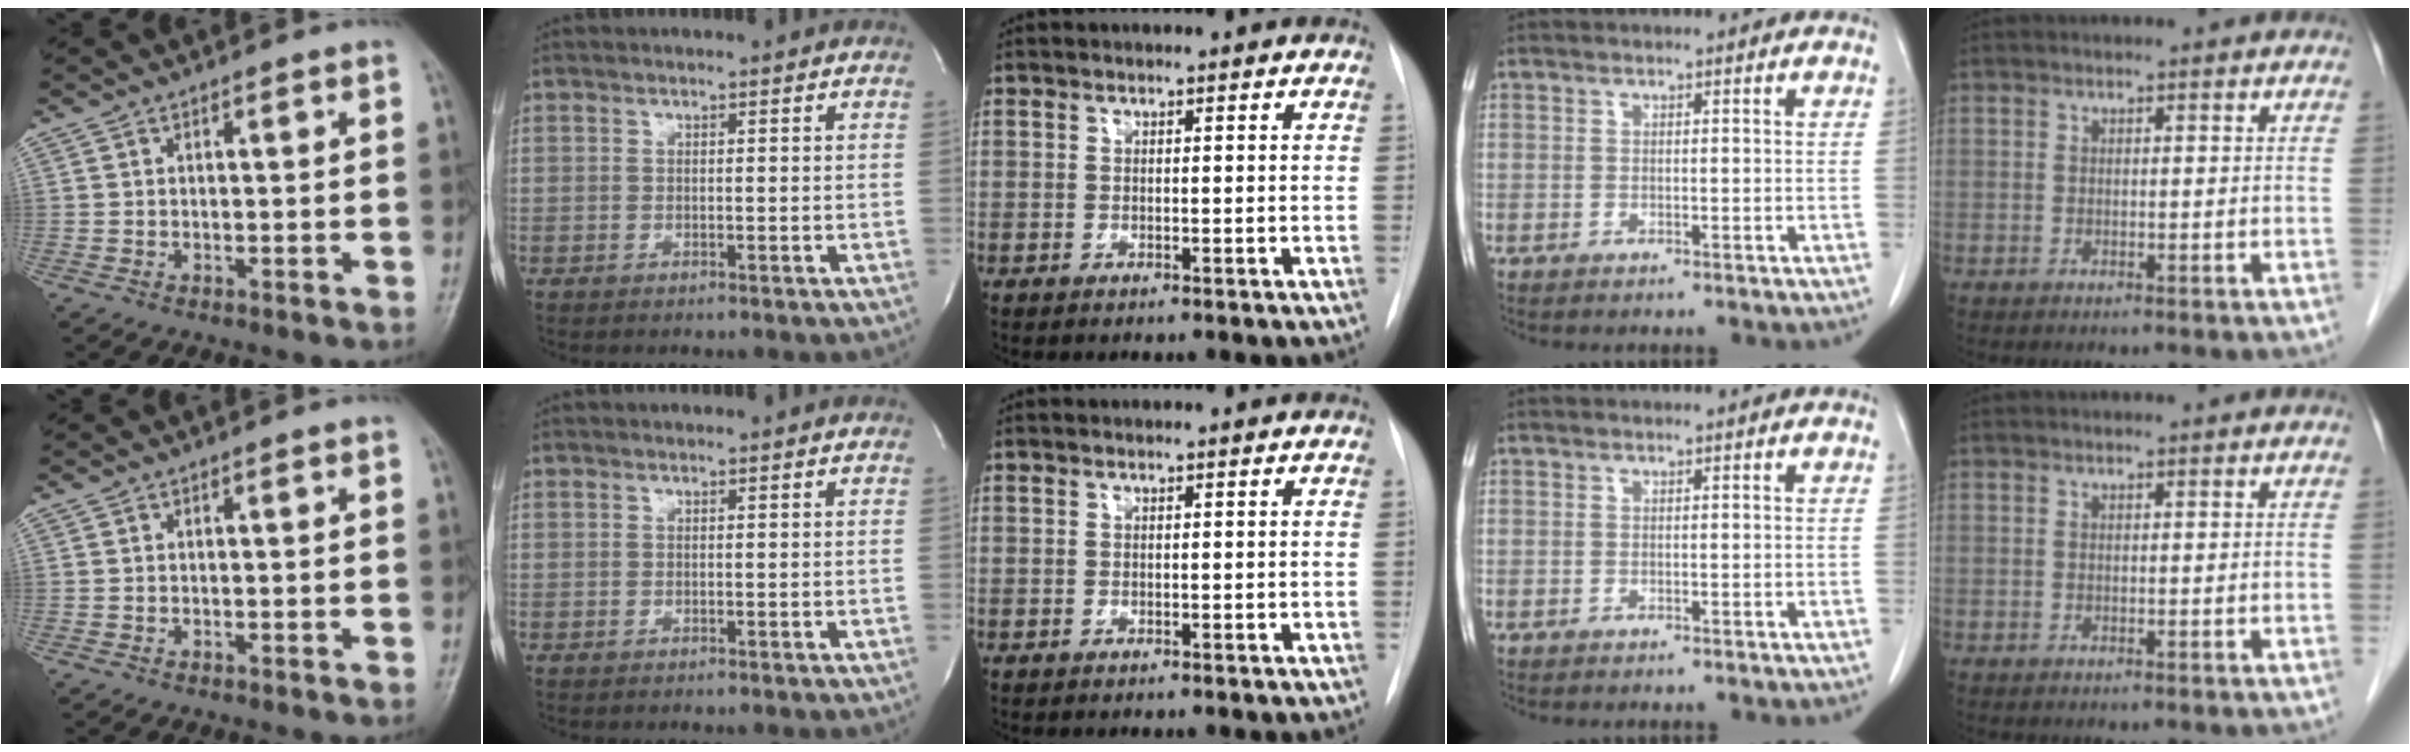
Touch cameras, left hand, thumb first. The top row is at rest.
{}